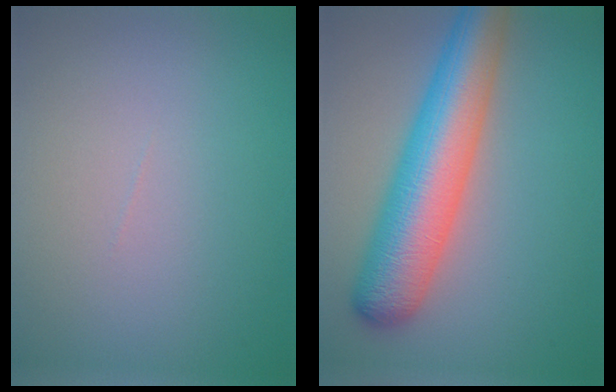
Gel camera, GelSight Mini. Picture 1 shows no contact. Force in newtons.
{"total": 9.0, "press": 8.9, "slide": 0.3}